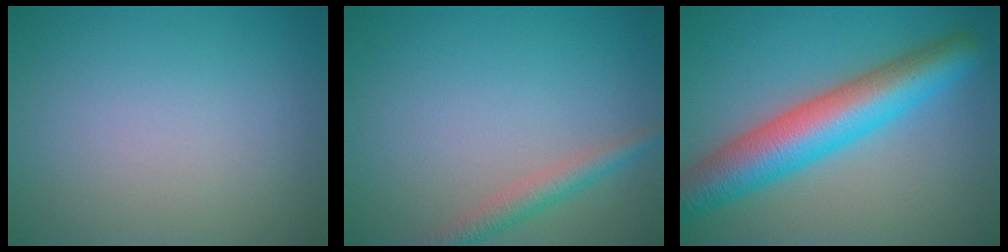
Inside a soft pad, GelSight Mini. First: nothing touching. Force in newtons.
{"total": 2.4, "press": 2.4, "slide": 0.0}
{"total": 8.5, "press": 8.5, "slide": 0.2}